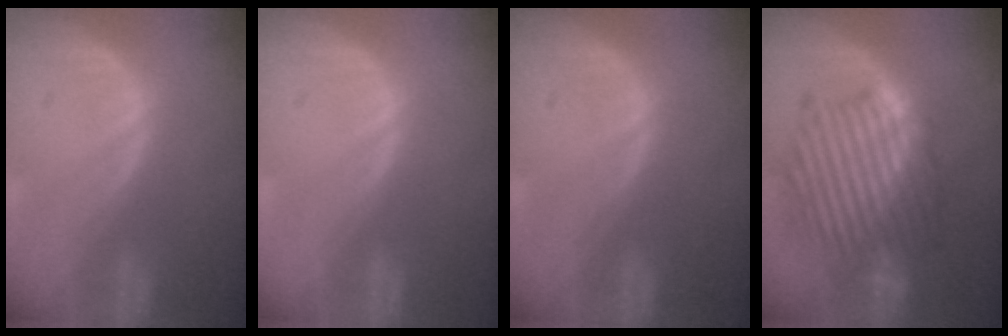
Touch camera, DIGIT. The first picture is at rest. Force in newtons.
{"total": 0.0}
{"total": 0.0}
{"total": 10.4, "press": 10.4, "slide": 0.5}